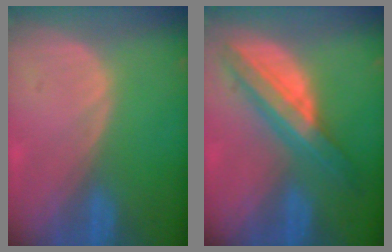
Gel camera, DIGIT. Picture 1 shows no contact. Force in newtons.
{"total": 8.2, "press": 8.2, "slide": 0.6}